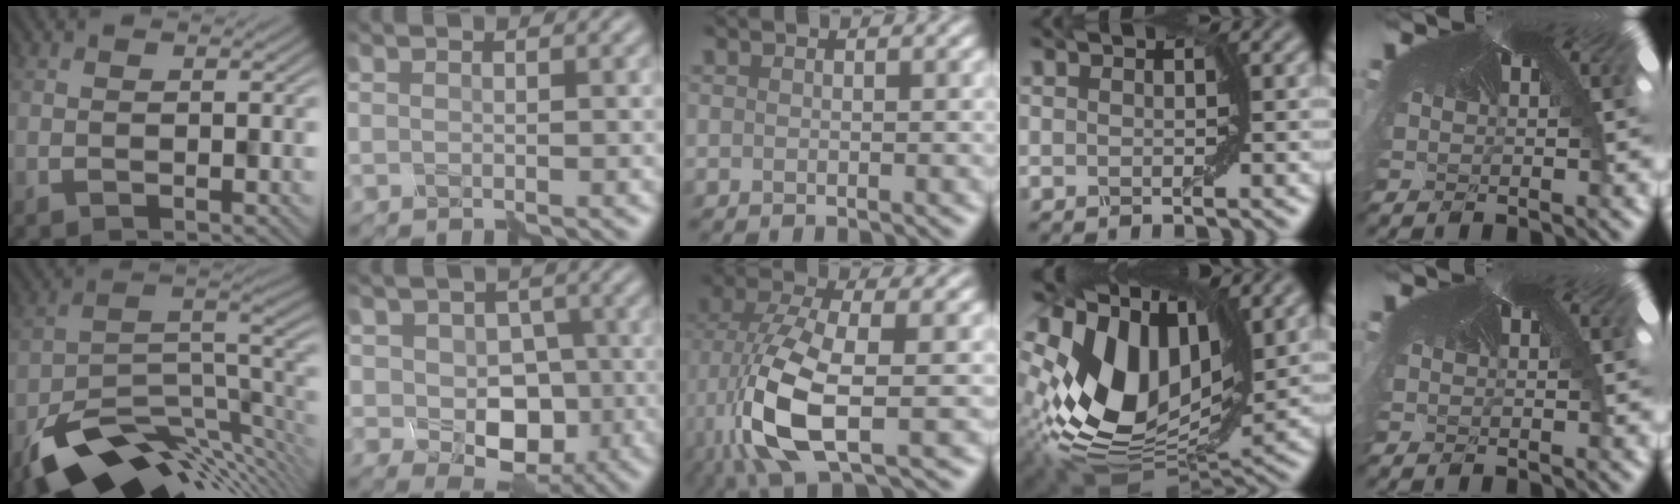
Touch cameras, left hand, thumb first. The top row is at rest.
{"thumb": {"total": 12.1, "force": [-6.6, 5.7, 8.4], "torque": [-0.152, -0.028, -0.094]}, "index": {"total": 5.6, "force": [-1.4, 4.2, 3.3], "torque": [-0.051, -0.006, -0.026]}, "middle": {"total": 9.0, "force": [-1.5, 3.7, 8.0], "torque": [-0.193, -0.004, -0.035]}, "ring": {"total": 12.9, "force": [1.3, 8.3, 9.8], "torque": [-0.221, -0.010, 0.028]}}